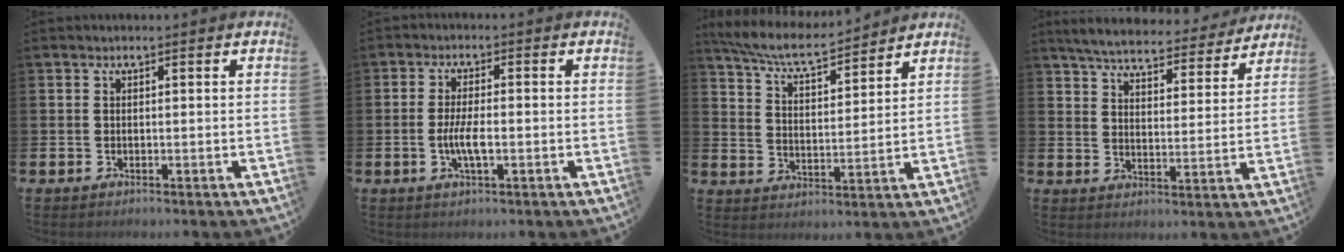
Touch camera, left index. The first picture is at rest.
{"total": 3.7, "force": [-0.8, 1.1, 3.5], "torque": [-0.067, 0.000, -0.017]}
{"total": 7.4, "force": [6.9, 0.9, 2.6], "torque": [-0.081, -0.042, 0.121]}
{"total": 6.1, "force": [5.8, 0.9, 1.6], "torque": [-0.054, -0.038, 0.099]}